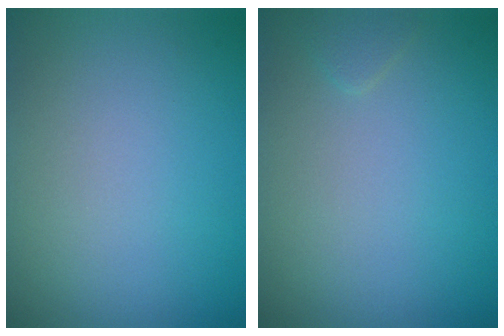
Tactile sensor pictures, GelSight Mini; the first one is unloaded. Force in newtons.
{"total": 0.7, "press": 0.7, "slide": 0.0}